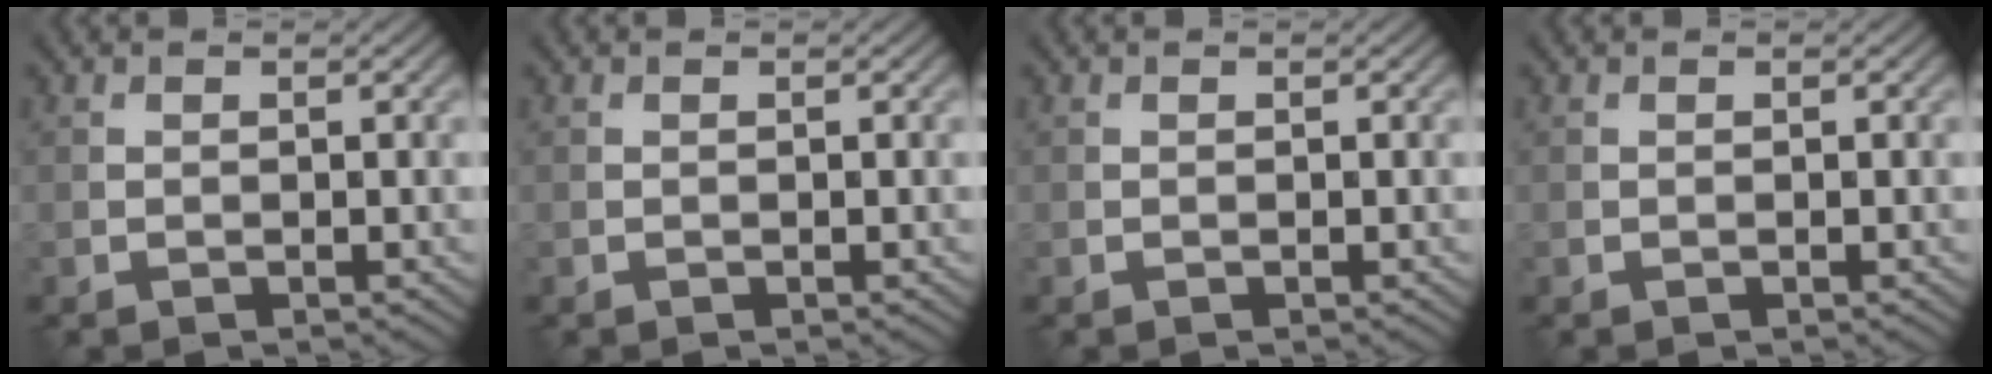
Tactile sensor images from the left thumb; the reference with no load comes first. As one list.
[{"total": 0.0}, {"total": 0.0}, {"total": 0.0}]